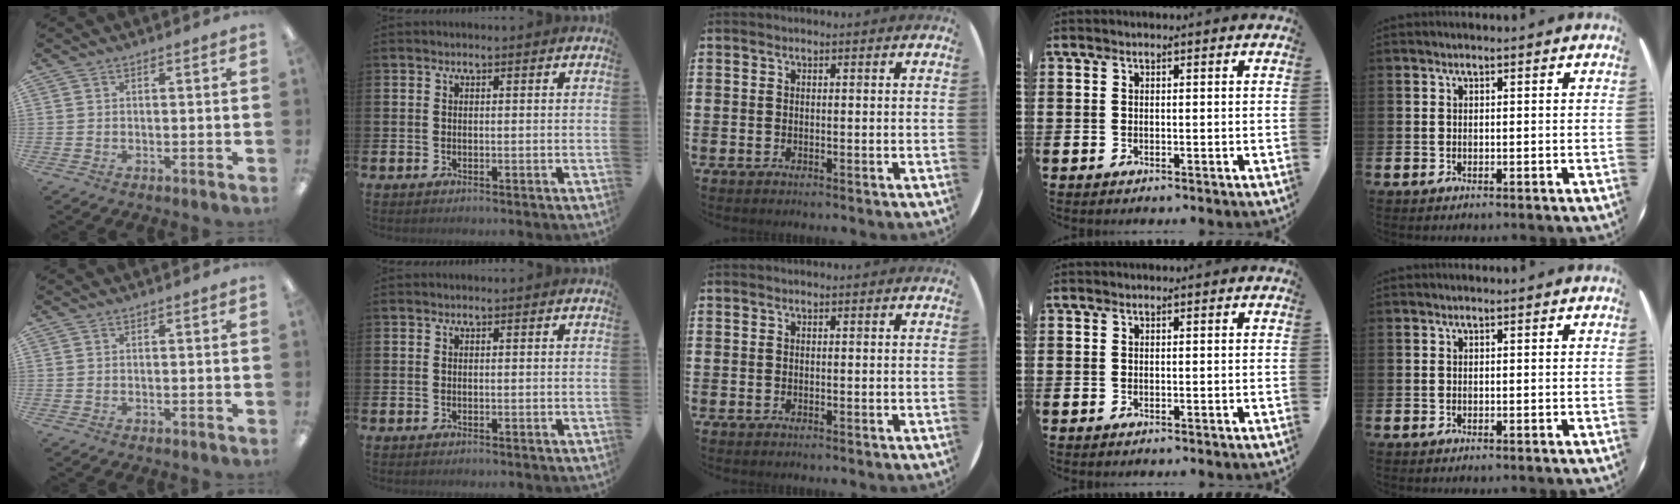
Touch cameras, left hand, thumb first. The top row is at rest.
{}